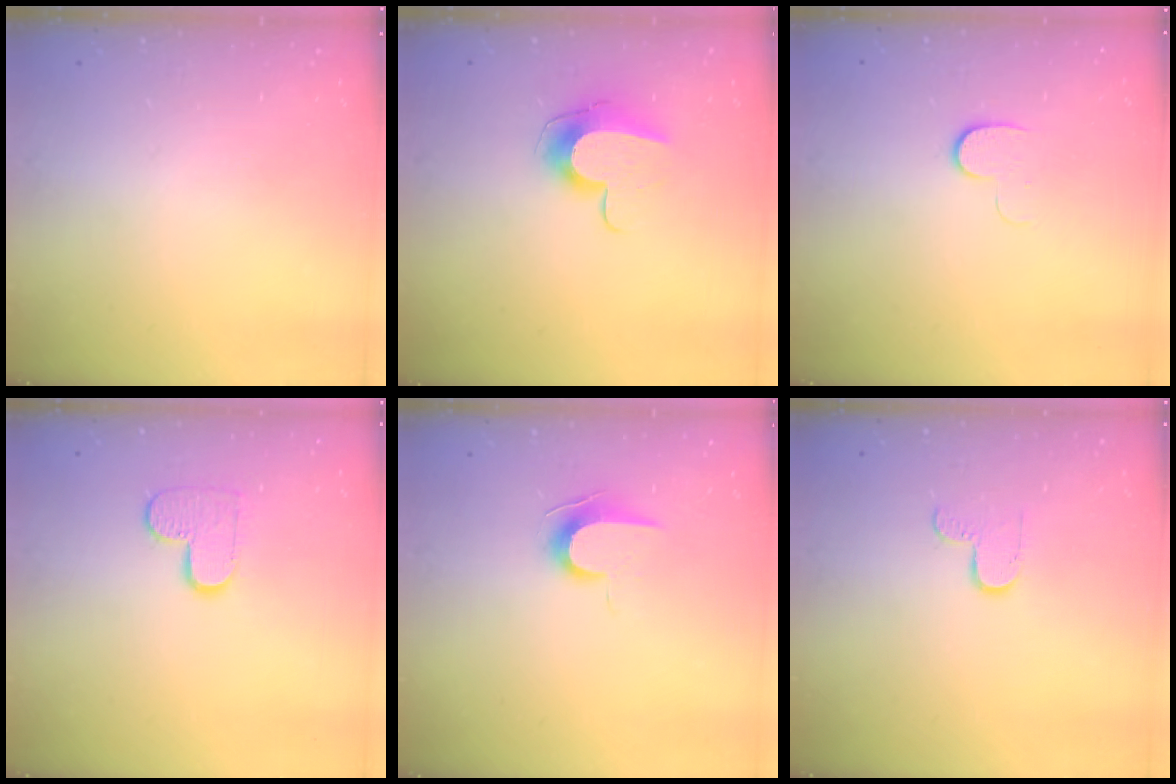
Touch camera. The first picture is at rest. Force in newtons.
{"total": 9.9, "press": 9.9, "slide": 0.4}
{"total": 5.5, "press": 5.4, "slide": 0.8}
{"total": 8.3, "press": 8.2, "slide": 0.4}
{"total": 7.8, "press": 7.8, "slide": 0.7}
{"total": 4.7, "press": 4.7, "slide": 0.4}